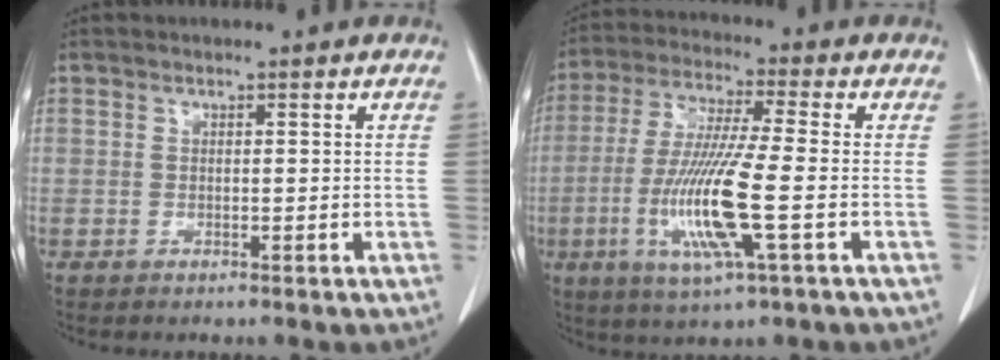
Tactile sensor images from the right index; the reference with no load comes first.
{"total": 13.2, "force": [-3.3, 0.4, 12.7], "torque": [-0.265, -0.018, -0.067]}